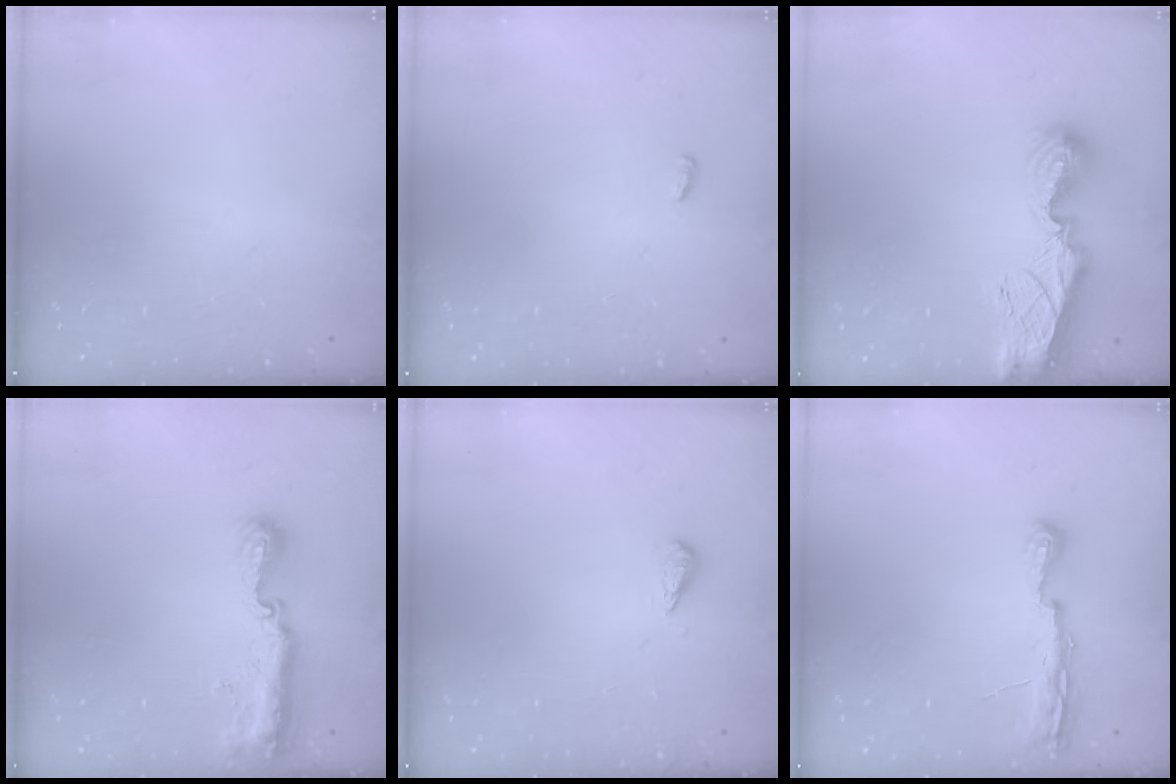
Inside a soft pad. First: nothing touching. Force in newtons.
{"total": 2.9, "press": 2.6, "slide": 1.3}
{"total": 11.7, "press": 11.6, "slide": 1.1}
{"total": 9.4, "press": 9.4, "slide": 0.8}
{"total": 2.7, "press": 2.6, "slide": 0.4}
{"total": 7.1, "press": 7.1, "slide": 0.8}